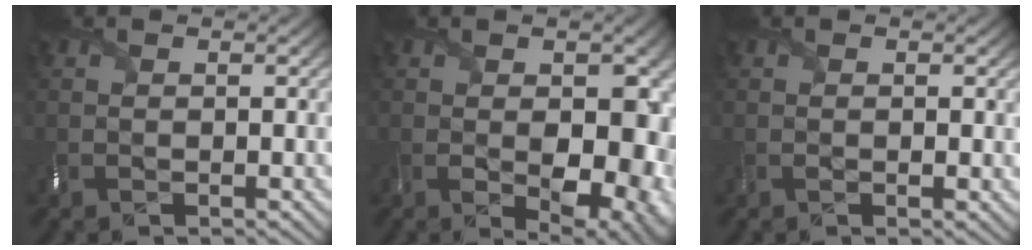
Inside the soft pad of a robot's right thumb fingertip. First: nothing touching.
{"total": 12.0, "force": [-1.8, 7.1, 9.5], "torque": [-0.124, -0.027, -0.017]}
{"total": 1.0, "force": [-0.2, 0.6, 0.8], "torque": [-0.015, -0.007, -0.002]}